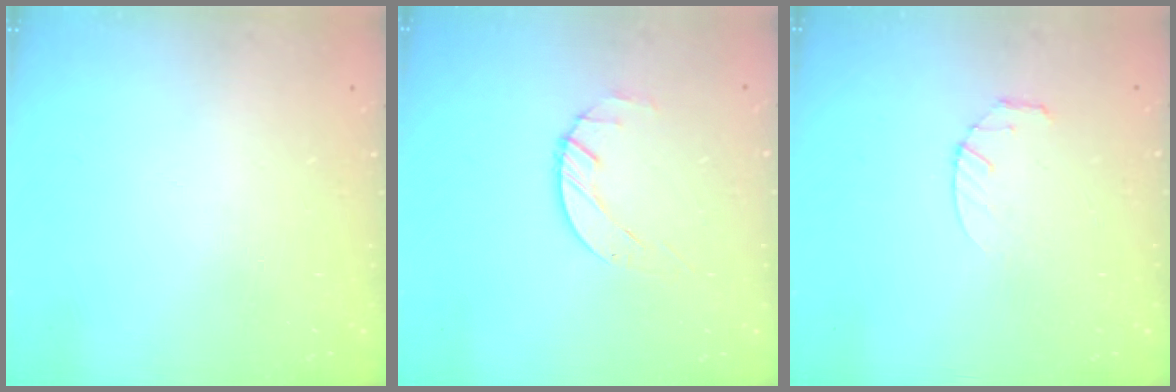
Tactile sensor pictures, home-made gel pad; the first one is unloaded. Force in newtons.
{"total": 1.4, "press": 1.4, "slide": 0.2}
{"total": 2.8, "press": 2.8, "slide": 0.4}